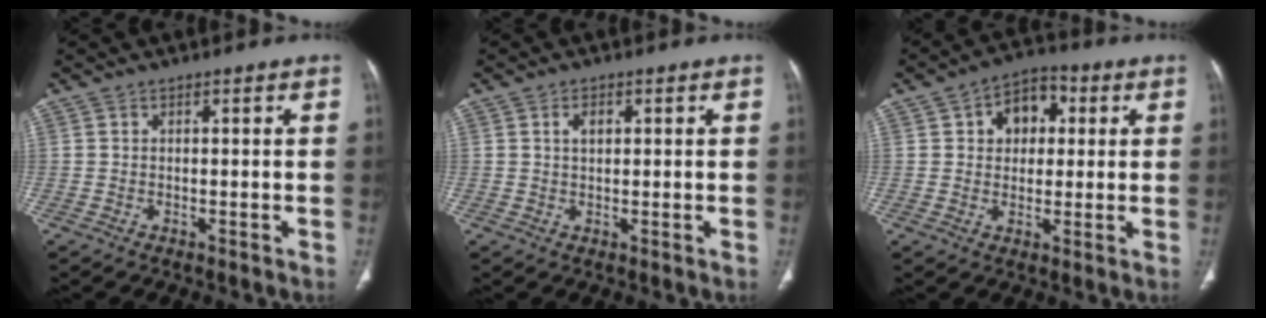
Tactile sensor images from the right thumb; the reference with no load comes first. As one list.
[{"total": 2.4, "force": [0.8, 1.5, 1.7], "torque": [-0.025, 0.000, 0.013]}, {"total": 8.9, "force": [2.4, 6.5, 5.5], "torque": [-0.042, 0.007, 0.030]}]